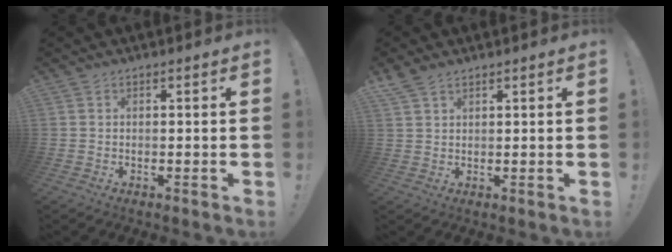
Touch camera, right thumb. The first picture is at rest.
{"total": 3.9, "force": [3.1, 1.7, 1.7], "torque": [-0.029, -0.015, 0.059]}